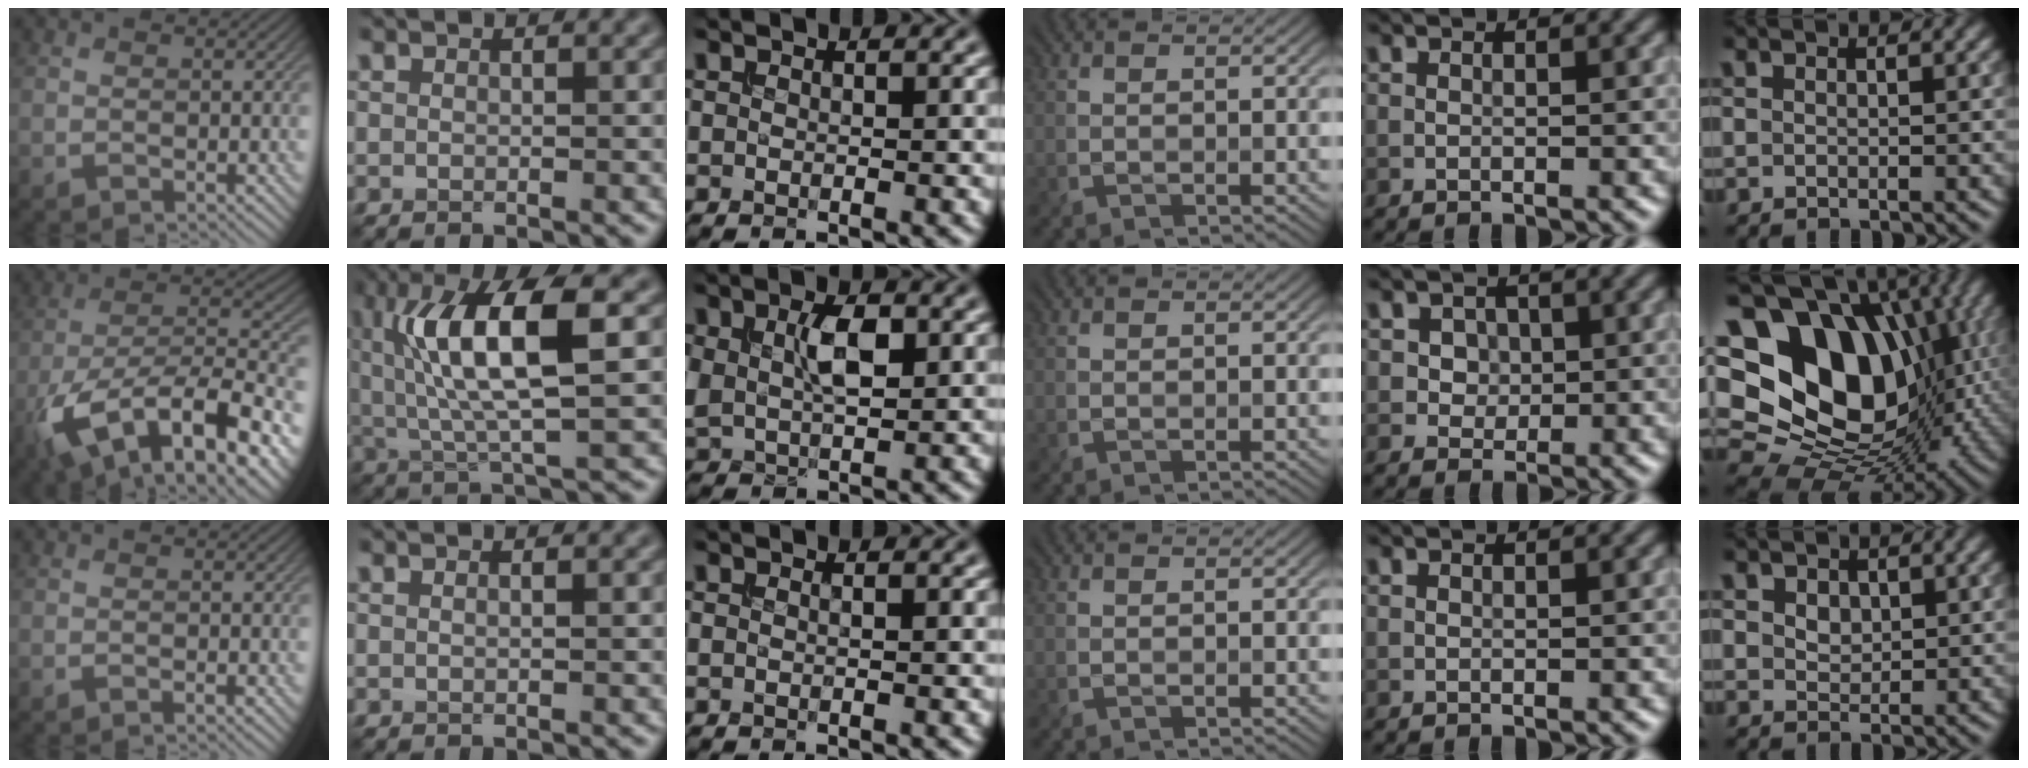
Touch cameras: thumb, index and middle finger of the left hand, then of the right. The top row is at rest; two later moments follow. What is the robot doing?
{"motion": "insert", "object": "drawer"}